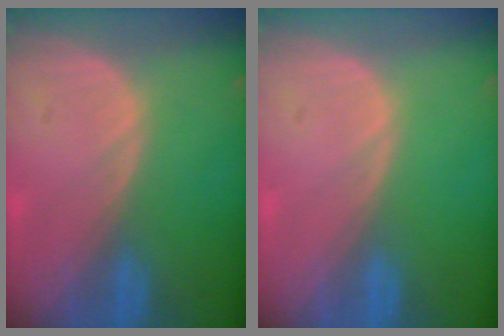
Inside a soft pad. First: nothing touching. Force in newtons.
{"total": 0.0}